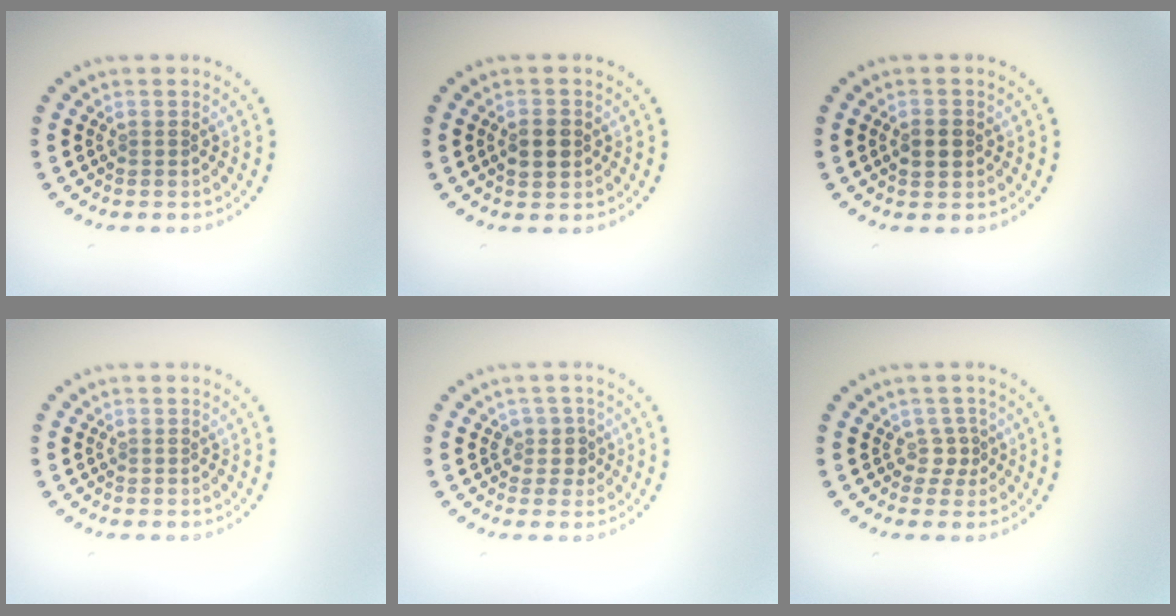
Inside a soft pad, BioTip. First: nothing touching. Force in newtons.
{"total": 2.4, "press": 2.4, "slide": 0.1}
{"total": 2.4, "press": 2.4, "slide": 0.1}
{"total": 0.0}
{"total": 1.8, "press": 1.5, "slide": 1.1}
{"total": 1.4, "press": 0.9, "slide": 1.0}